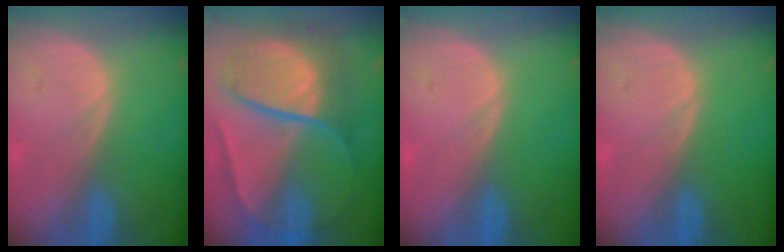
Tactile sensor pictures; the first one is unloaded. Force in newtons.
{"total": 10.7, "press": 10.6, "slide": 1.0}
{"total": 0.0}
{"total": 0.0}